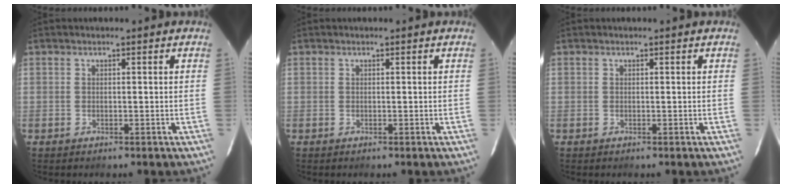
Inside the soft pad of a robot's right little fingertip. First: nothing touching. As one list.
[{"total": 0.0}, {"total": 0.0}]